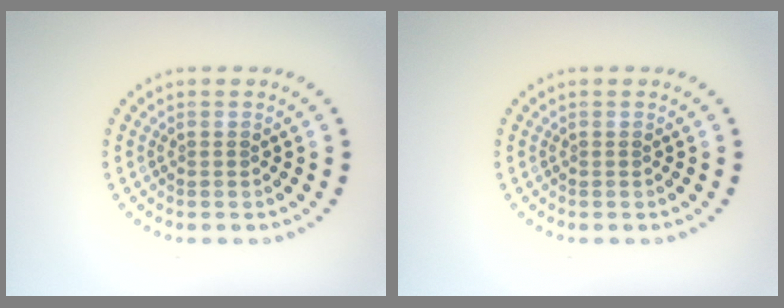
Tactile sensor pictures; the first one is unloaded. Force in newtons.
{"total": 0.0}